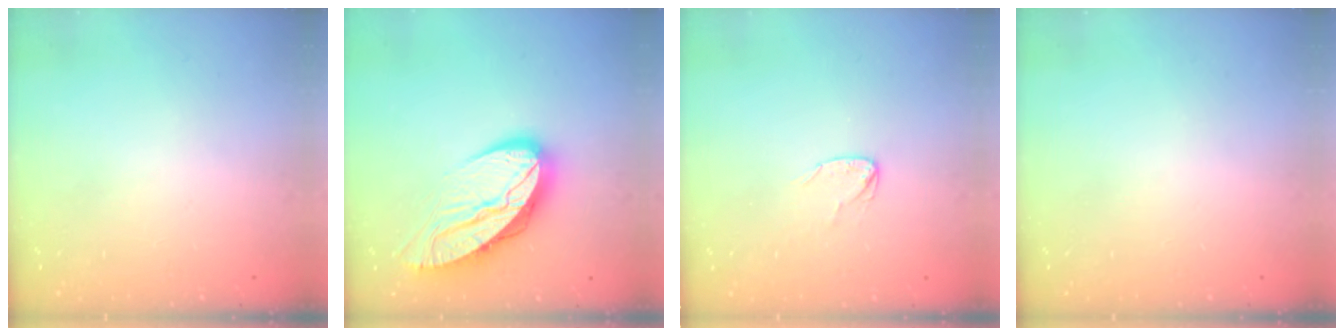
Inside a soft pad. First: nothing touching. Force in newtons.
{"total": 14.8, "press": 14.7, "slide": 1.3}
{"total": 4.8, "press": 4.8, "slide": 0.4}
{"total": 0.0}